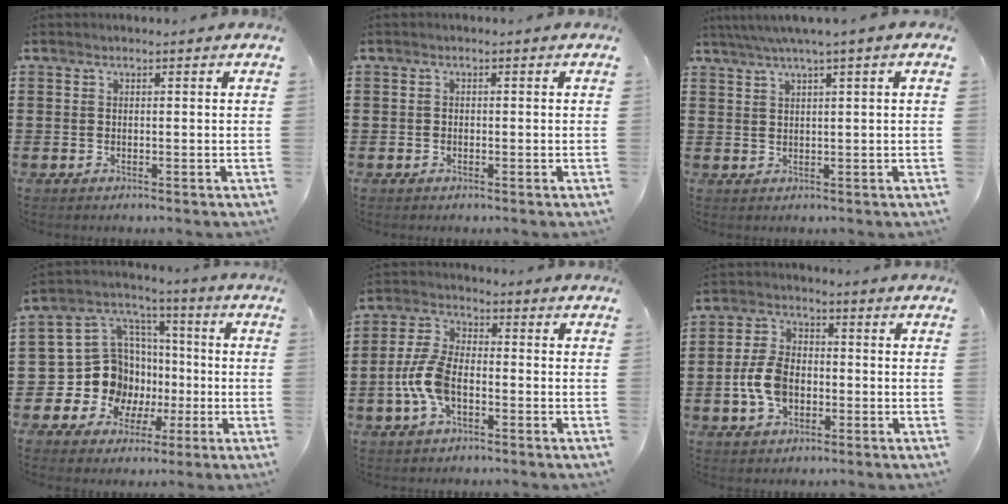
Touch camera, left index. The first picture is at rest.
{"total": 0.6, "force": [-0.5, 0.4, 0.0], "torque": [-0.002, 0.001, -0.010]}
{"total": 2.5, "force": [1.4, -0.2, 2.0], "torque": [-0.040, 0.003, 0.025]}
{"total": 11.9, "force": [-2.1, 11.0, 3.8], "torque": [-0.119, -0.002, -0.028]}
{"total": 7.6, "force": [-2.4, 4.0, 6.1], "torque": [-0.157, -0.003, -0.055]}
{"total": 7.2, "force": [-1.7, 4.8, 5.2], "torque": [-0.133, 0.003, -0.040]}